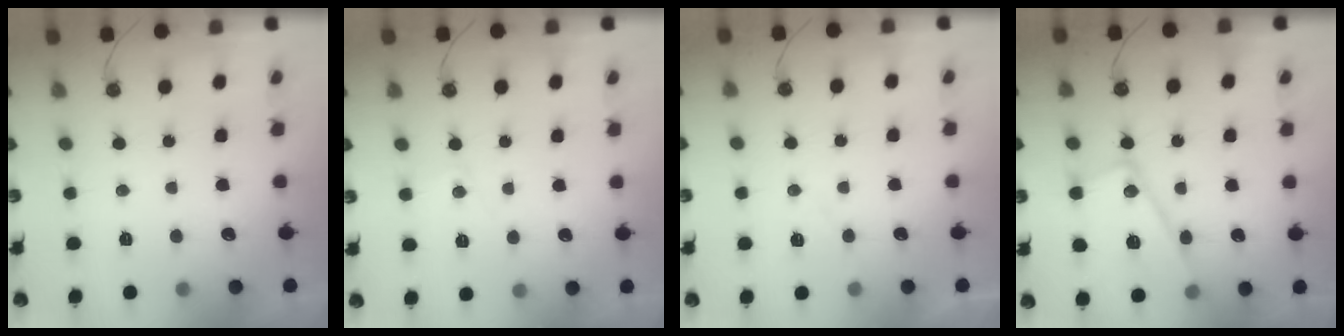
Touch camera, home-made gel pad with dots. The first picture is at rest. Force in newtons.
{"total": 5.7, "press": 5.7, "slide": 0.8}
{"total": 5.4, "press": 5.4, "slide": 0.8}
{"total": 16.9, "press": 16.9, "slide": 1.4}